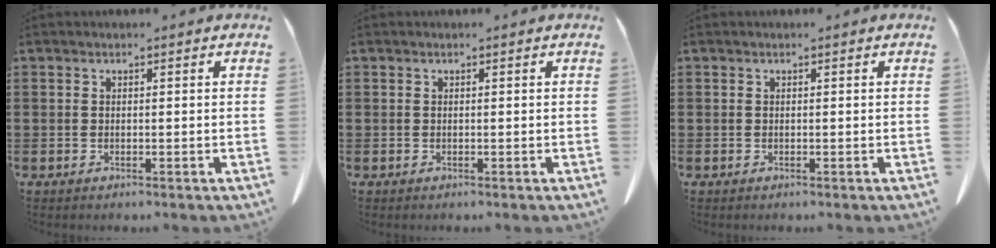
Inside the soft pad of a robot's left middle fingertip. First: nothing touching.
{"total": 0.0}
{"total": 0.0}